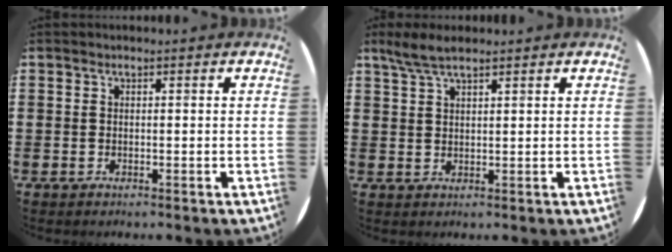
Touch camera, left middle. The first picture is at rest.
{"total": 3.6, "force": [2.8, 0.8, 2.2], "torque": [-0.049, 0.002, 0.051]}